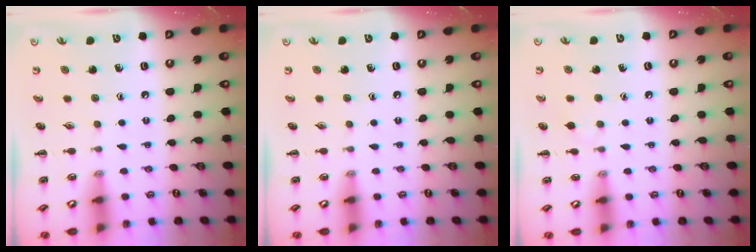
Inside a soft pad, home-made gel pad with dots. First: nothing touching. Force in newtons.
{"total": 0.0}
{"total": 4.2, "press": 3.9, "slide": 1.6}